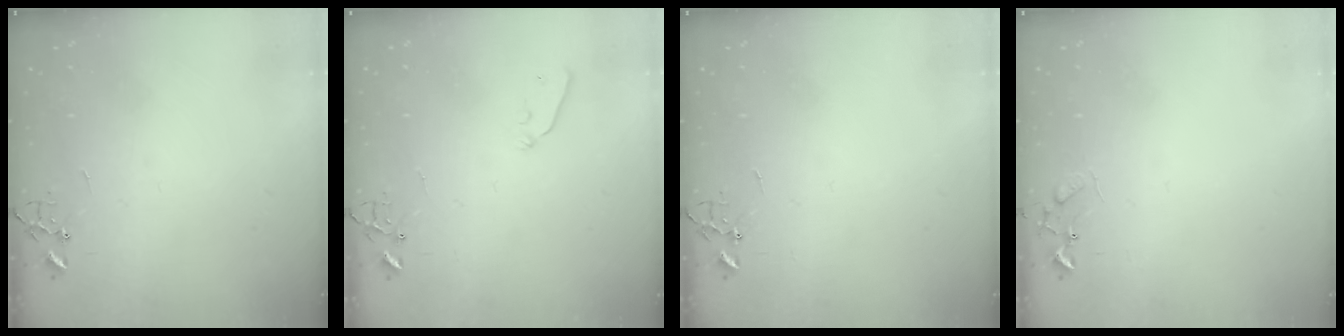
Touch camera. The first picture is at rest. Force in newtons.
{"total": 4.0, "press": 4.0, "slide": 0.4}
{"total": 0.0}
{"total": 6.2, "press": 6.2, "slide": 0.4}